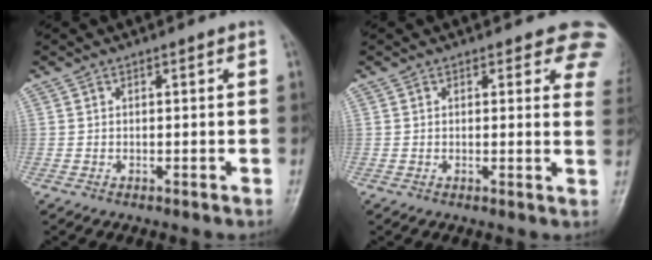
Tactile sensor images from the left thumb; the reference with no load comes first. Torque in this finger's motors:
{"motor_torque": [3.70, 1.31, 1.35, -0.92, 0.00]}